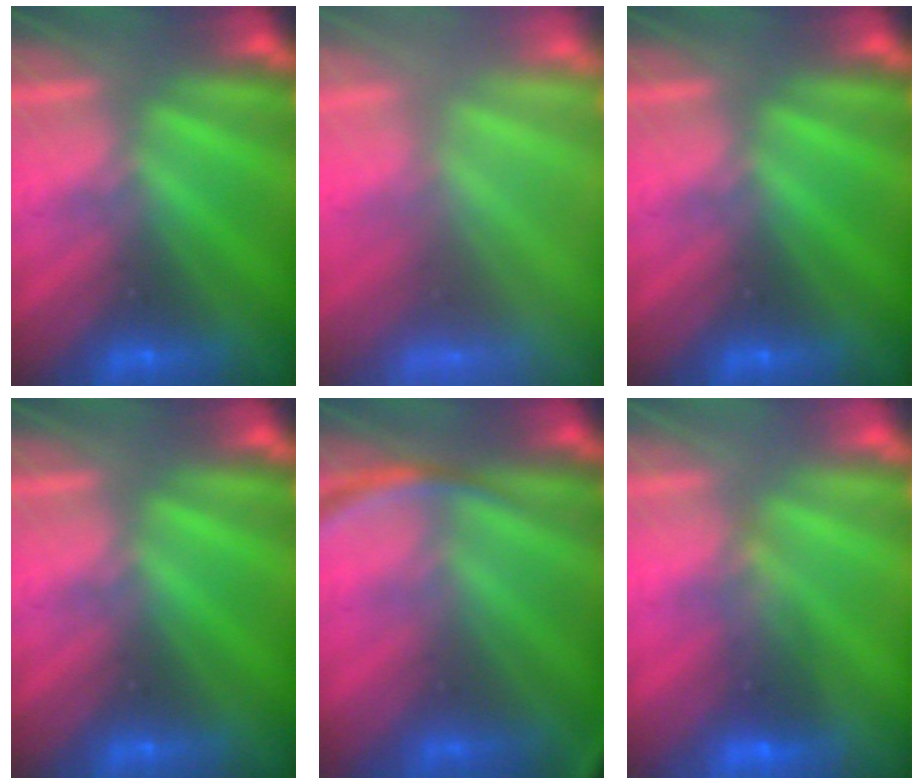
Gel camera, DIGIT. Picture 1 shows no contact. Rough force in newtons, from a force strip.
{"total": 8.9}
{"total": 0.0}
{"total": 0.0}
{"total": 2.6}
{"total": 1.8}